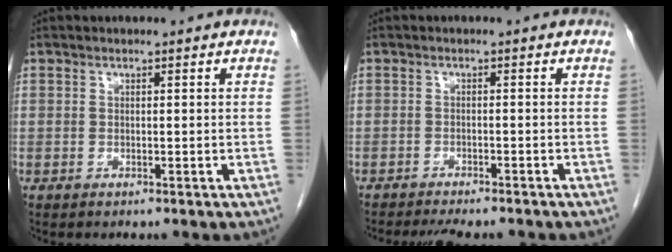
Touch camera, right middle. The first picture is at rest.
{"total": 8.1, "force": [-7.3, 1.4, 3.3], "torque": [-0.046, -0.012, -0.100]}